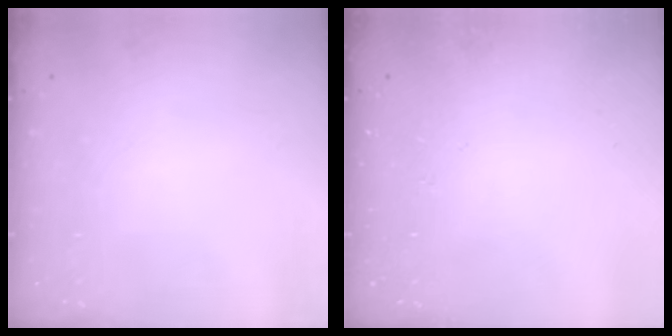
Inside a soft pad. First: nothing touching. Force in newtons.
{"total": 0.0}